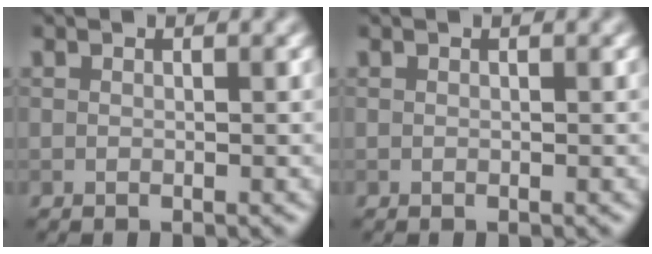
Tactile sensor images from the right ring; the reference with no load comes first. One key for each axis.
{"total": 0.0}